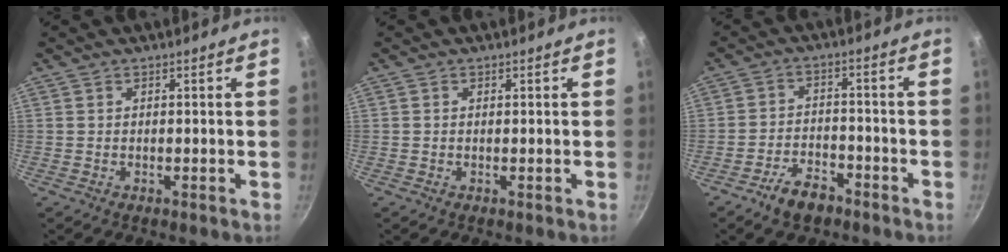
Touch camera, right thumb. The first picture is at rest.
{"total": 0.0}
{"total": 6.7, "force": [-4.6, 3.5, 3.4], "torque": [-0.052, 0.036, -0.082]}